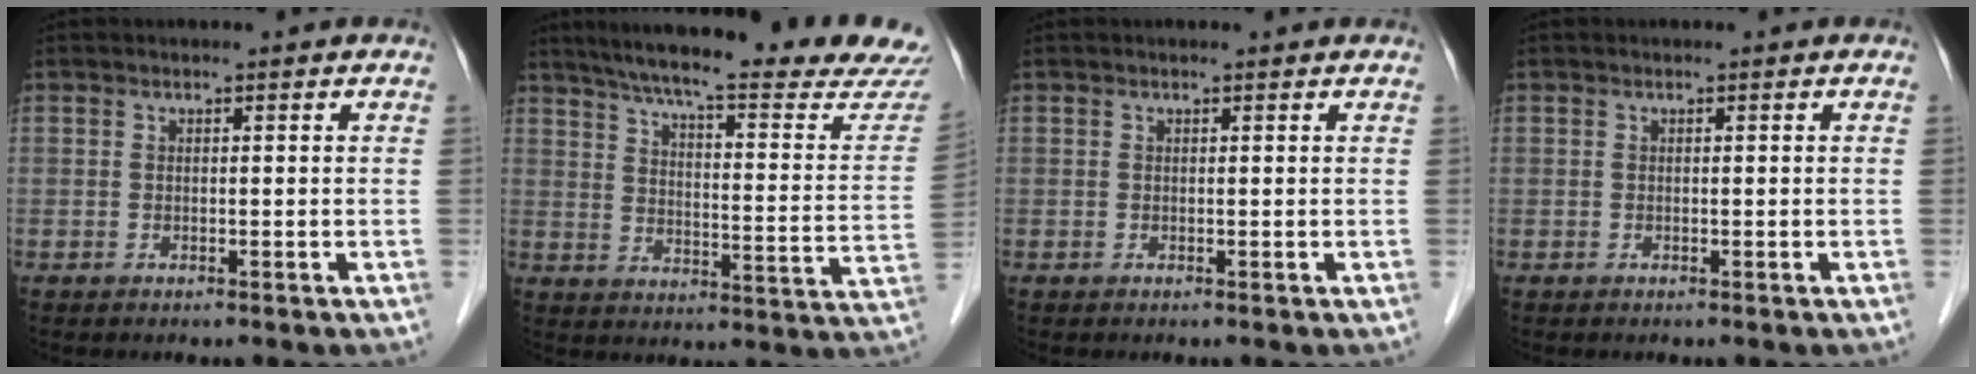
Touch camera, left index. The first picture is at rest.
{"total": 26.1, "force": [23.5, 0.8, 11.2], "torque": [-0.175, -0.069, 0.300]}
{"total": 0.6, "force": [0.6, 0.1, 0.1], "torque": [-0.008, 0.004, 0.005]}
{"total": 0.0}